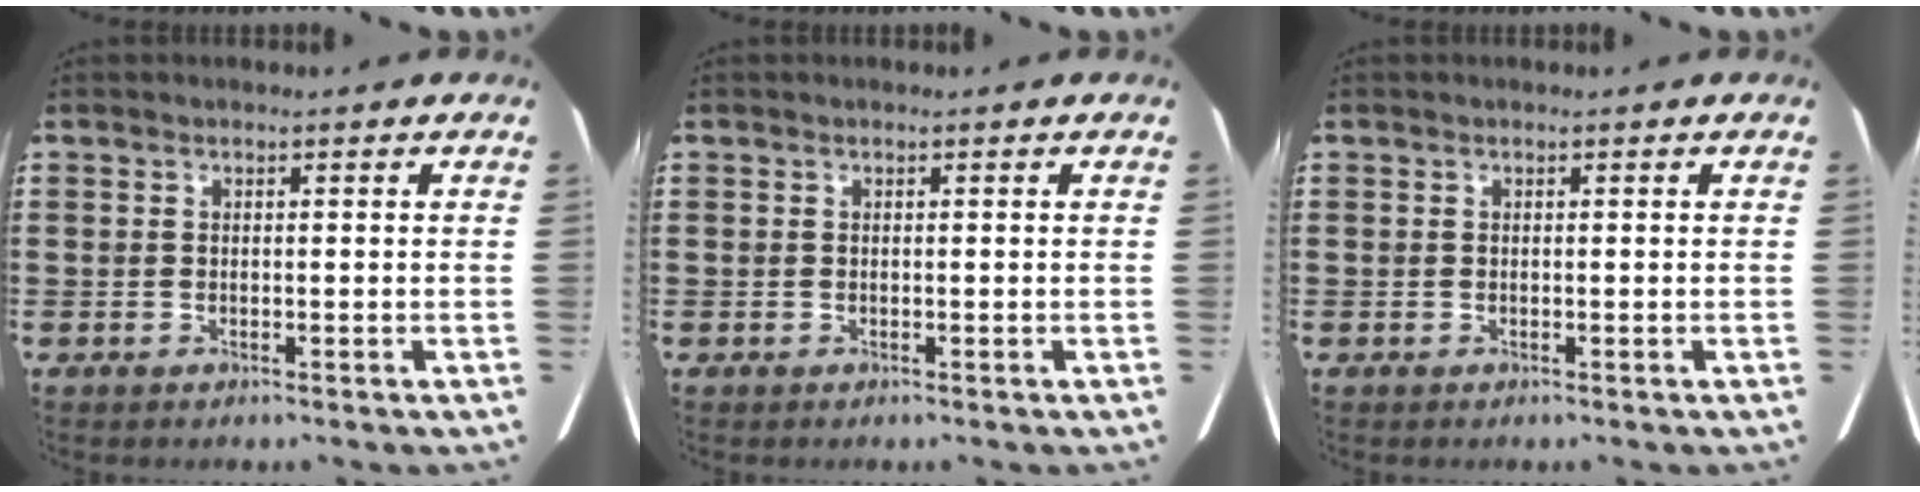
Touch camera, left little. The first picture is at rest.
{"total": 0.0}
{"total": 0.0}